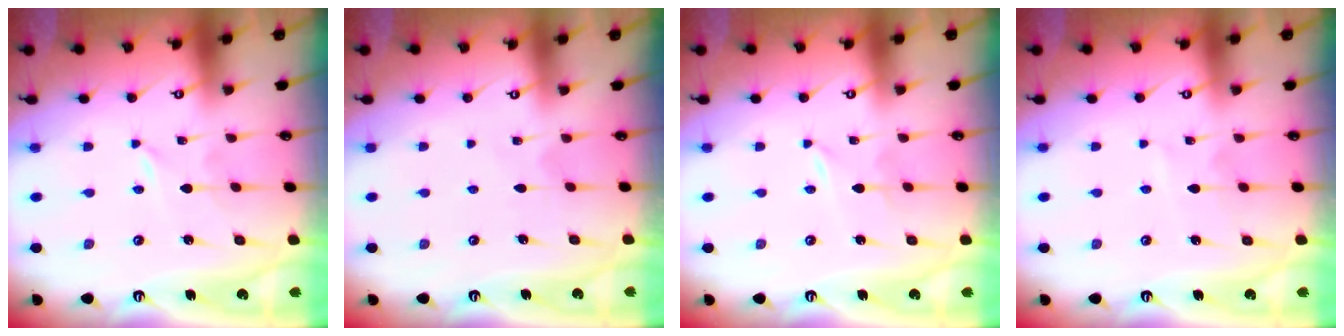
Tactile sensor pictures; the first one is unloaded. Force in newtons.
{"total": 3.2, "press": 3.2, "slide": 0.3}
{"total": 2.0, "press": 2.0, "slide": 0.3}
{"total": 3.7, "press": 3.7, "slide": 0.4}